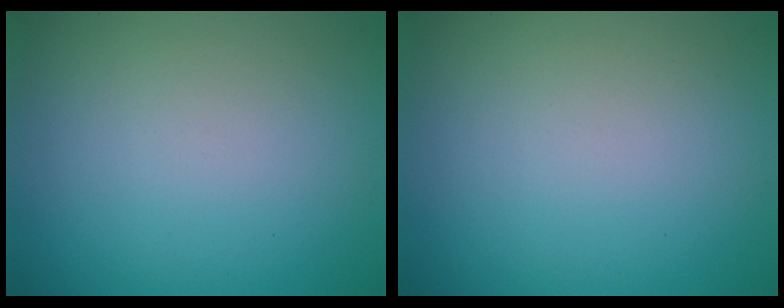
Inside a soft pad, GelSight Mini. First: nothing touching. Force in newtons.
{"total": 0.0}